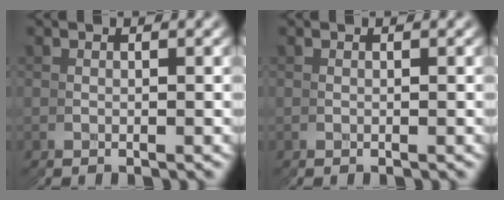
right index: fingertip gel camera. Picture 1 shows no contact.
{"total": 0.0}